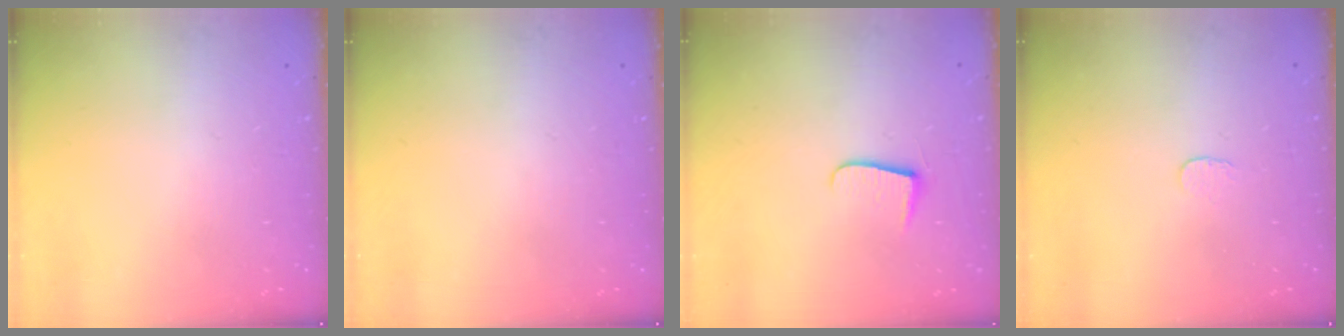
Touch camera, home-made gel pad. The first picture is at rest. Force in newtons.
{"total": 0.0}
{"total": 6.5, "press": 6.5, "slide": 0.8}
{"total": 2.6, "press": 2.6, "slide": 0.2}